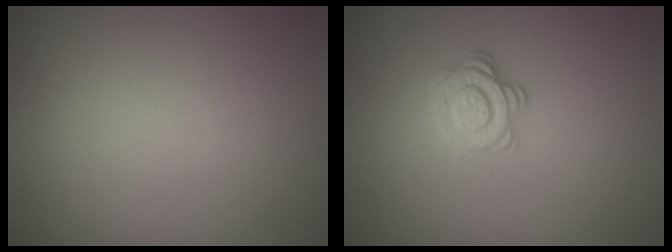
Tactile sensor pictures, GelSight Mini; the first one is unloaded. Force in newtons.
{"total": 2.8, "press": 2.5, "slide": 1.3}